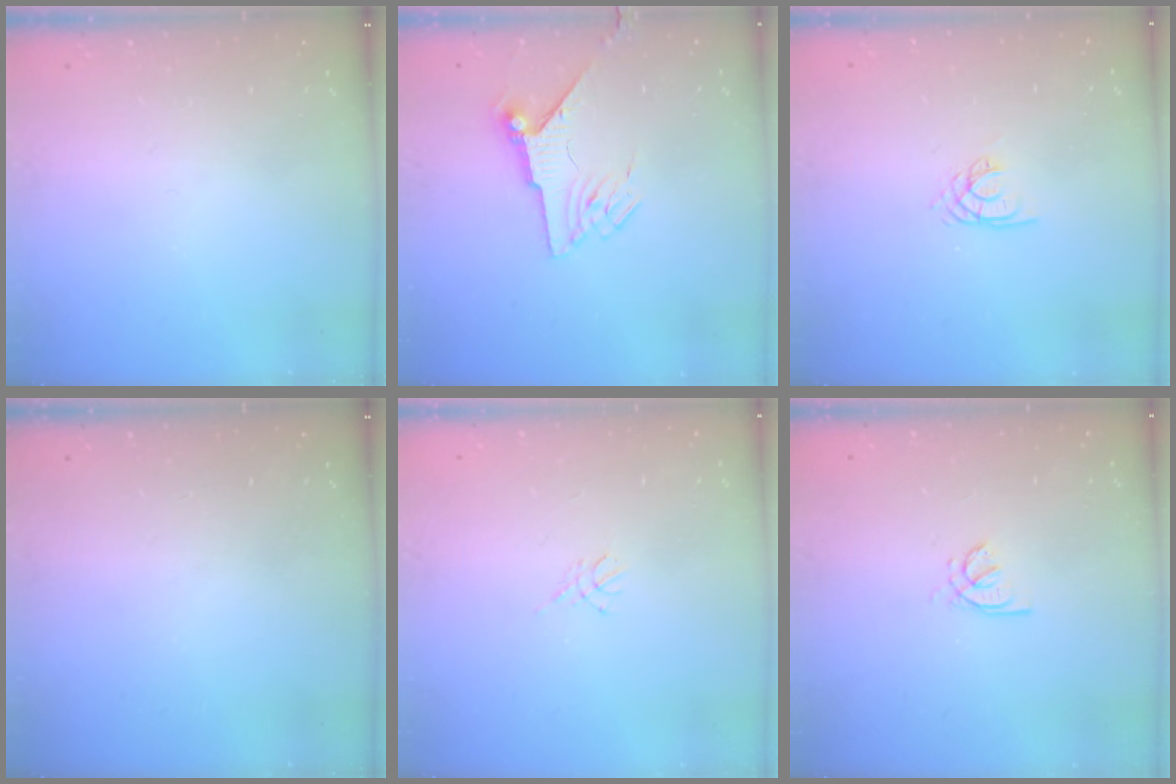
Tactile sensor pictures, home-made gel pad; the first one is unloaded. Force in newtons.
{"total": 6.7, "press": 6.7, "slide": 1.0}
{"total": 2.1, "press": 2.1, "slide": 0.3}
{"total": 0.0}
{"total": 3.0, "press": 2.9, "slide": 0.6}
{"total": 1.4, "press": 1.3, "slide": 0.4}